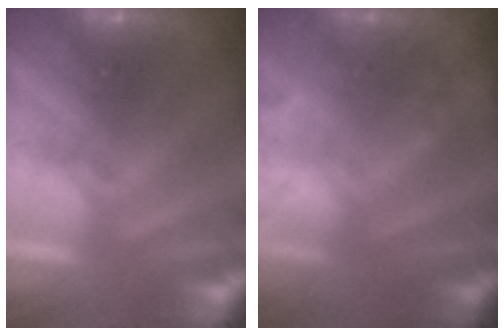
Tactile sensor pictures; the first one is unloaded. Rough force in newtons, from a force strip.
{"total": 2.2}